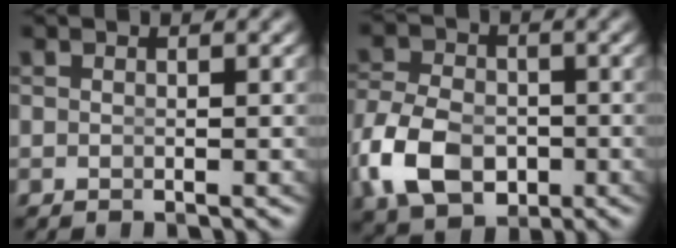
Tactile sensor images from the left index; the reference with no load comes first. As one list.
[{"total": 6.8, "force": [-2.3, 5.0, 4.0], "torque": [-0.086, -0.034, -0.024]}]